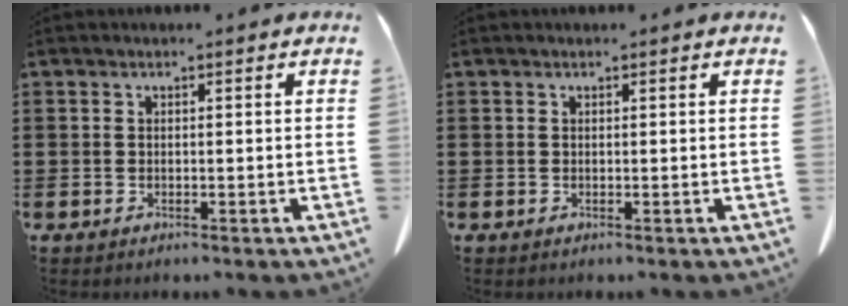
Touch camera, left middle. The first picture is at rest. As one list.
[{"total": 0.0}]